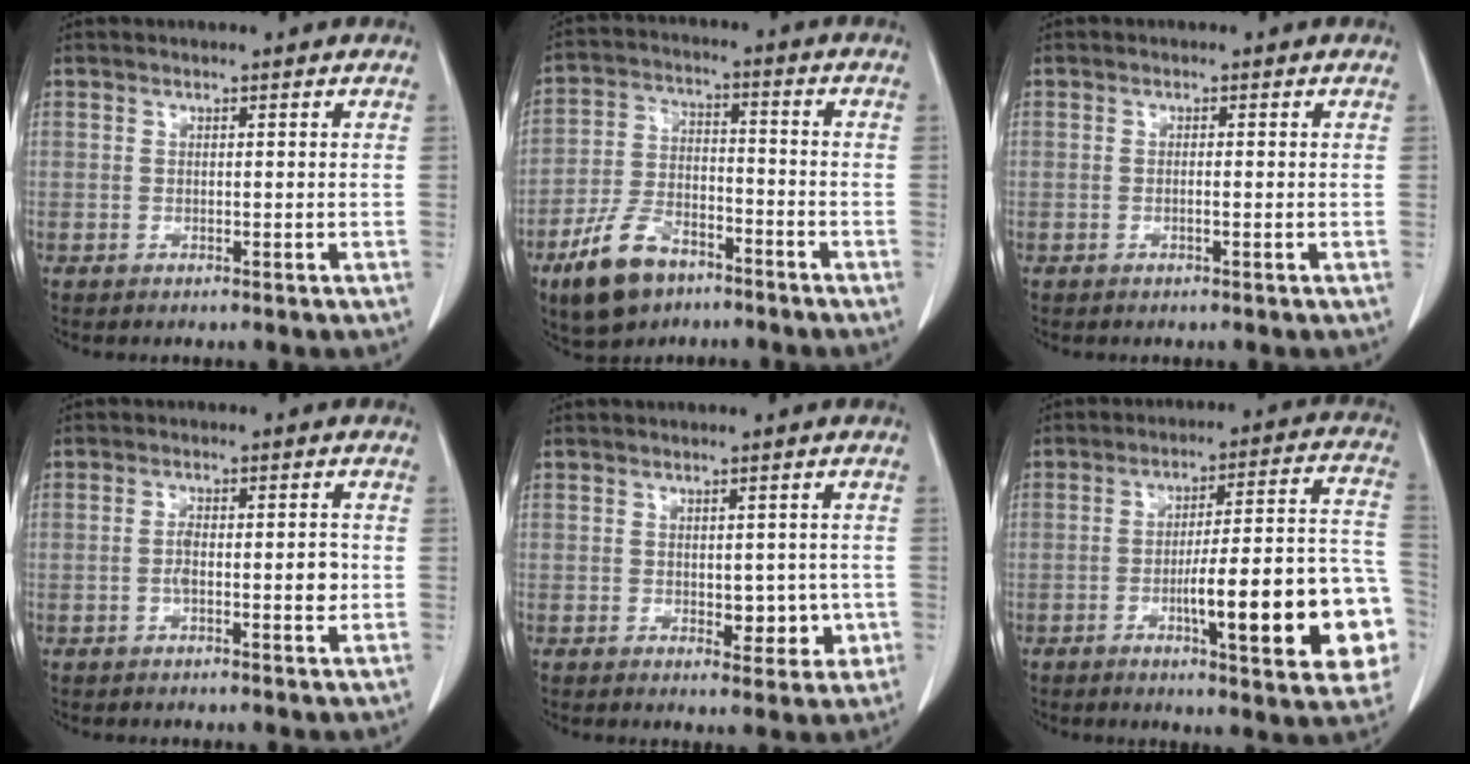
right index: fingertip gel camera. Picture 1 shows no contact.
{"total": 10.9, "force": [-7.1, 5.6, 6.1], "torque": [-0.132, 0.001, -0.126]}
{"total": 0.6, "force": [-0.2, 0.0, 0.6], "torque": [-0.011, 0.001, -0.003]}
{"total": 4.6, "force": [-0.8, 1.3, 4.3], "torque": [-0.076, 0.005, -0.013]}
{"total": 4.9, "force": [-0.7, 2.9, 3.9], "torque": [-0.035, 0.003, 0.000]}
{"total": 20.0, "force": [-5.7, 3.1, 18.9], "torque": [-0.174, 0.029, -0.067]}